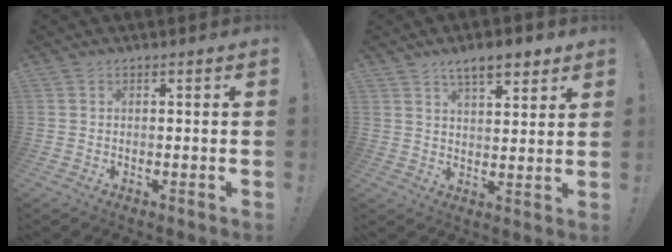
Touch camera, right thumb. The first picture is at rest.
{"total": 8.4, "force": [5.7, 3.1, 5.3], "torque": [-0.071, -0.025, 0.099]}